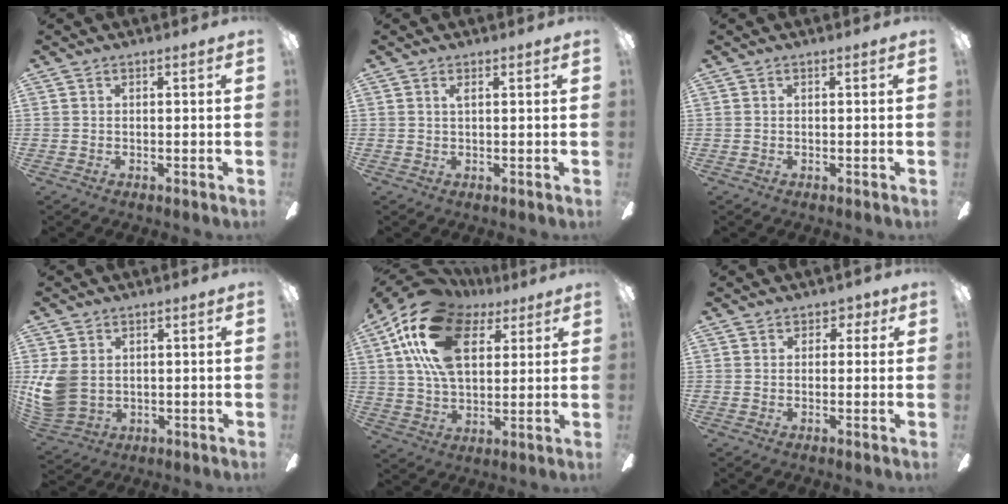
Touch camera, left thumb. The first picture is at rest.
{"total": 1.5, "force": [0.7, 0.3, 1.3], "torque": [-0.021, -0.002, 0.010]}
{"total": 0.0}
{"total": 9.7, "force": [0.6, 7.2, 6.4], "torque": [-0.150, 0.005, 0.014]}
{"total": 22.4, "force": [10.2, 13.2, 15.0], "torque": [-0.296, -0.020, 0.178]}
{"total": 2.5, "force": [0.9, 2.2, 1.0], "torque": [0.004, 0.001, 0.011]}